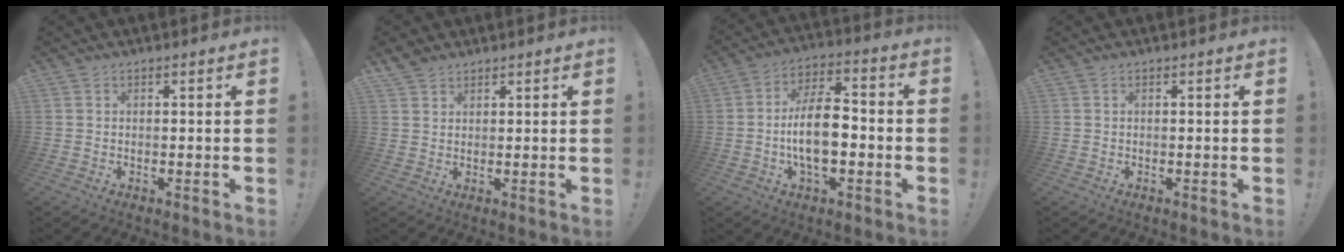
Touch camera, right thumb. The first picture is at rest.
{"total": 3.6, "force": [2.9, 2.0, 0.7], "torque": [-0.003, -0.018, 0.054]}
{"total": 13.7, "force": [-3.2, 6.9, 11.3], "torque": [-0.206, 0.012, -0.063]}
{"total": 0.0}